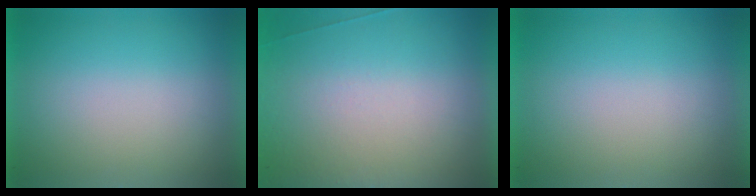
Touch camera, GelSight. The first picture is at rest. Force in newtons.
{"total": 6.9}
{"total": 0.0}